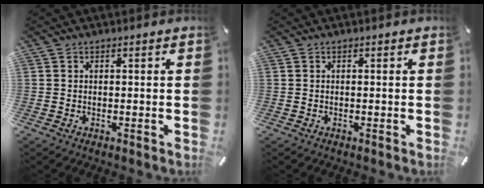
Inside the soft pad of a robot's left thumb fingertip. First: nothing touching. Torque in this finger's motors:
{"motor_torque": [0.00, 0.00, 0.00, 0.00, 0.00]}